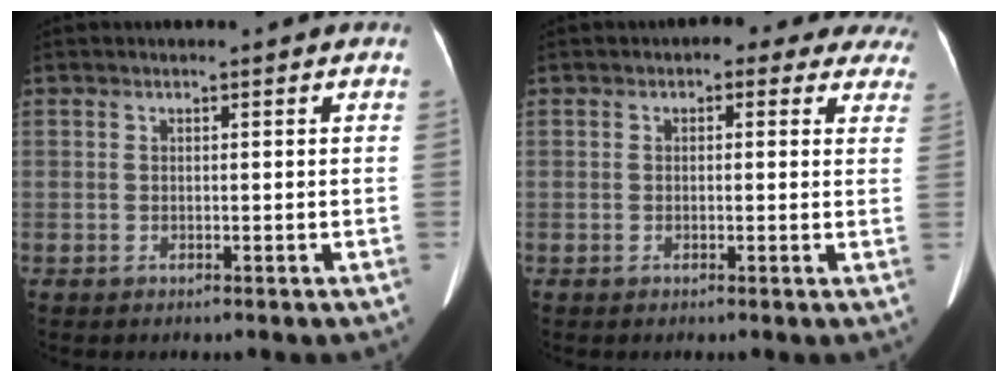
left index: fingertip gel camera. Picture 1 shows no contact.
{"total": 7.8, "force": [6.2, 3.8, 2.8], "torque": [-0.006, 0.011, 0.048]}